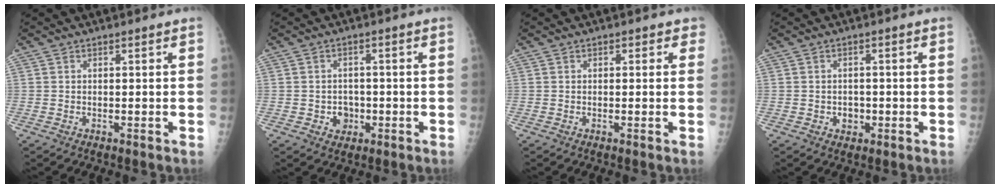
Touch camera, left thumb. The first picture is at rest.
{"total": 3.5, "force": [-1.1, 3.1, 1.3], "torque": [0.003, 0.007, -0.013]}
{"total": 1.4, "force": [0.6, 1.1, 0.6], "torque": [0.018, 0.002, -0.001]}
{"total": 2.4, "force": [-0.8, 2.1, 1.0], "torque": [0.001, 0.005, -0.006]}